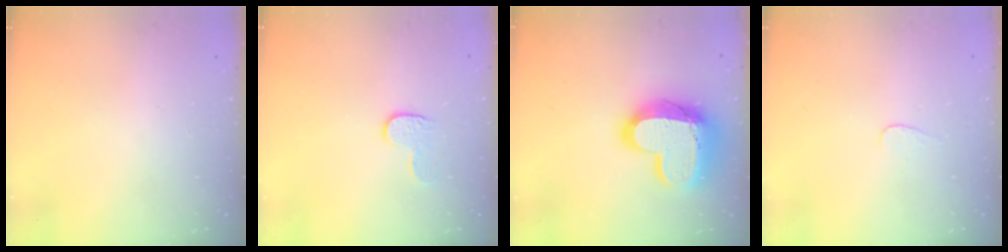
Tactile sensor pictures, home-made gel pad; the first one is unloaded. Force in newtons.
{"total": 5.8, "press": 5.8, "slide": 0.5}
{"total": 24.2, "press": 24.2, "slide": 1.6}
{"total": 3.3, "press": 3.3, "slide": 0.3}